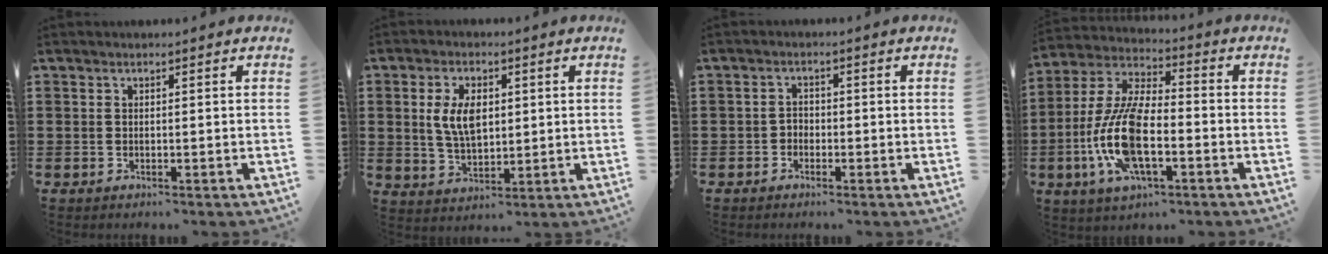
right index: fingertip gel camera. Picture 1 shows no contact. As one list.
[{"total": 6.6, "force": [1.2, 3.7, 5.4], "torque": [-0.113, 0.008, 0.015]}, {"total": 1.4, "force": [-1.0, 0.9, 0.3], "torque": [-0.011, 0.003, -0.023]}, {"total": 12.9, "force": [-3.3, 5.2, 11.3], "torque": [-0.261, -0.009, -0.066]}]